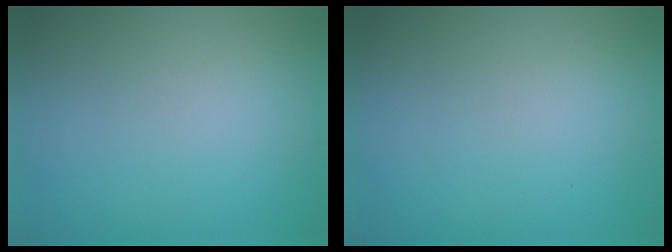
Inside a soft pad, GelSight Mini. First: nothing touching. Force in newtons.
{"total": 0.0}